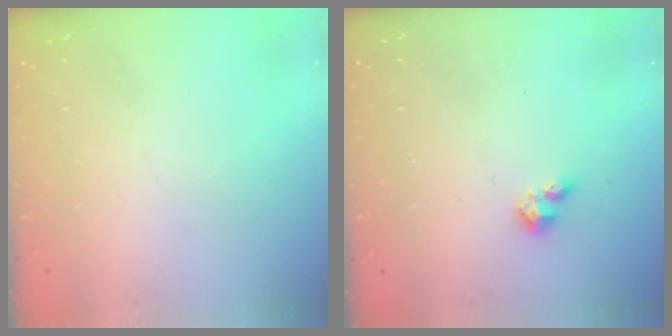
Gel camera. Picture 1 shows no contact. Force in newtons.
{"total": 3.5, "press": 3.5, "slide": 0.4}